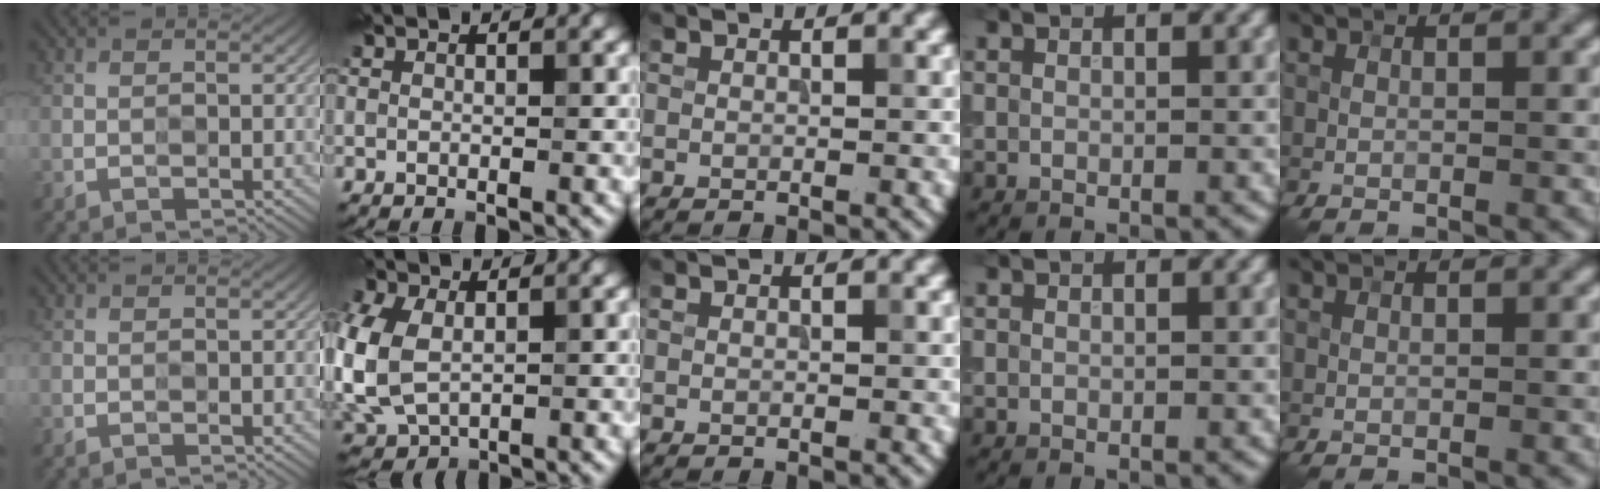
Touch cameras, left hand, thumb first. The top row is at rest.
{"index": {"total": 7.8, "force": [-0.3, 5.5, 5.6], "torque": [-0.158, -0.011, -0.002]}}